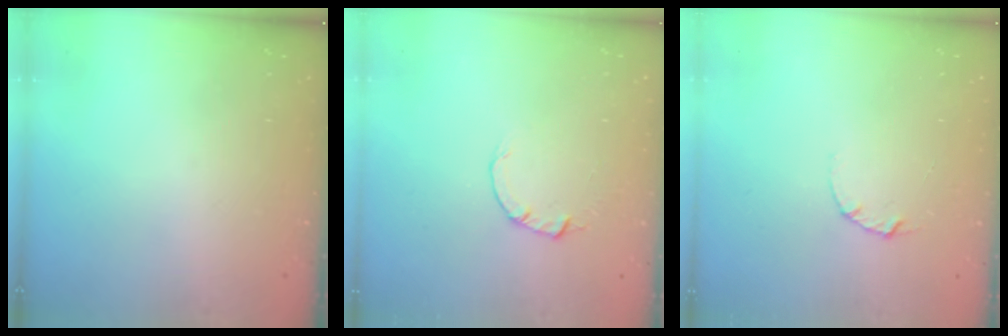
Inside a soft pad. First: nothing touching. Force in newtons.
{"total": 2.0, "press": 2.0, "slide": 0.3}
{"total": 2.1, "press": 2.1, "slide": 0.1}